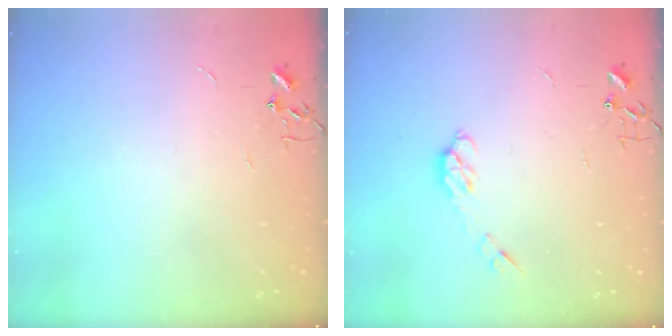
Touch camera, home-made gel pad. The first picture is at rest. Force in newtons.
{"total": 5.1, "press": 5.1, "slide": 0.8}